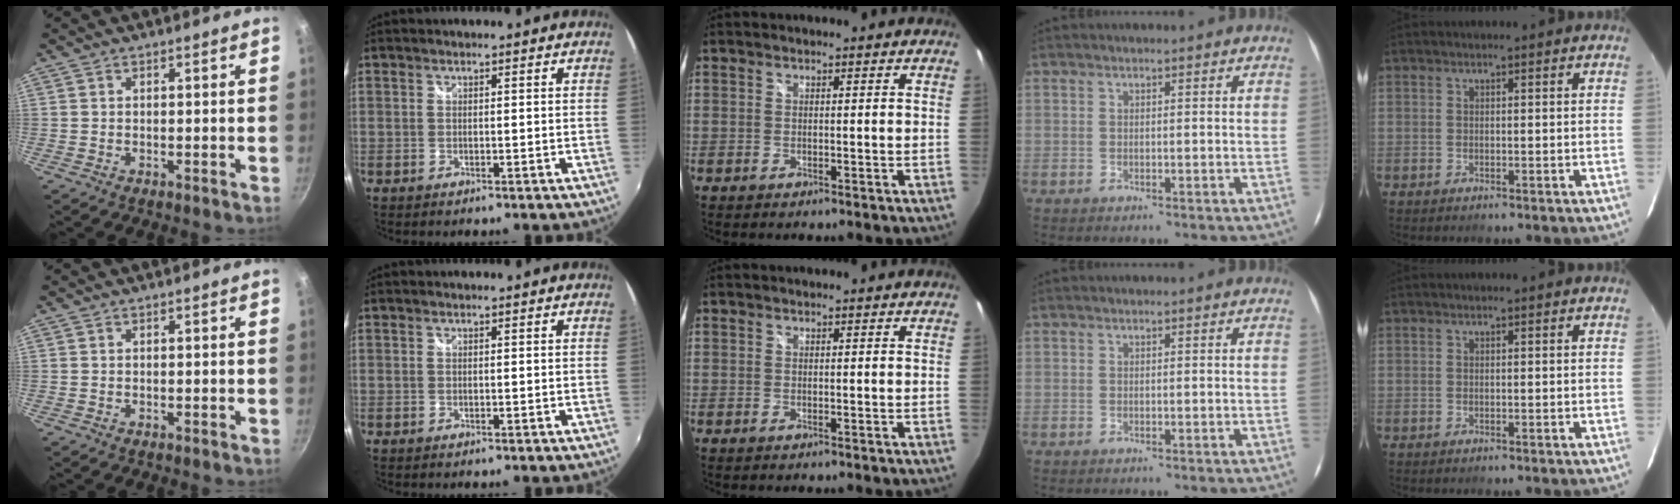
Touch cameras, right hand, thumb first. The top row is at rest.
{}